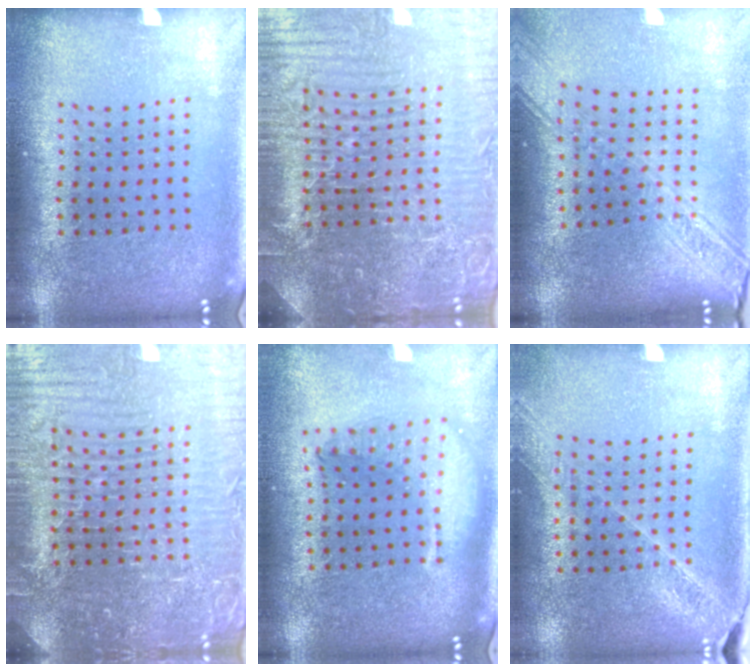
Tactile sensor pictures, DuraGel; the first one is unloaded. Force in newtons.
{"total": 6.2, "press": 5.6, "slide": 2.5}
{"total": 2.7, "press": 2.2, "slide": 1.5}
{"total": 5.3, "press": 4.9, "slide": 1.9}
{"total": 1.9, "press": 1.5, "slide": 1.1}
{"total": 1.6, "press": 1.6, "slide": 0.0}